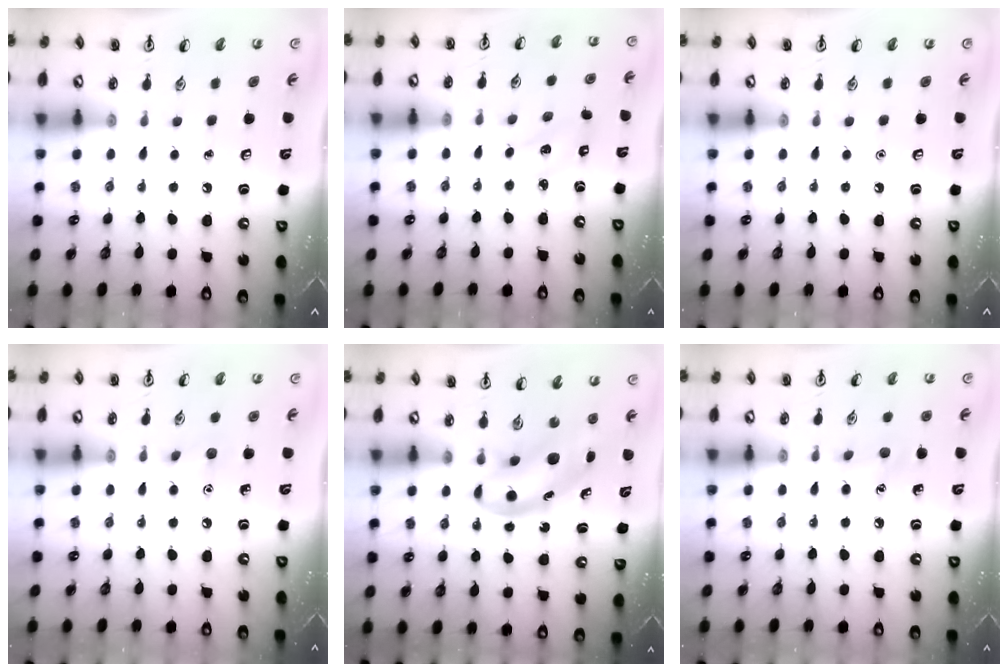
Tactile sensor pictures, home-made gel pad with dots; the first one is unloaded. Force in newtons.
{"total": 2.2, "press": 2.1, "slide": 0.4}
{"total": 0.0}
{"total": 5.4, "press": 5.1, "slide": 1.8}
{"total": 5.9, "press": 5.9, "slide": 0.6}
{"total": 6.7, "press": 6.4, "slide": 1.9}